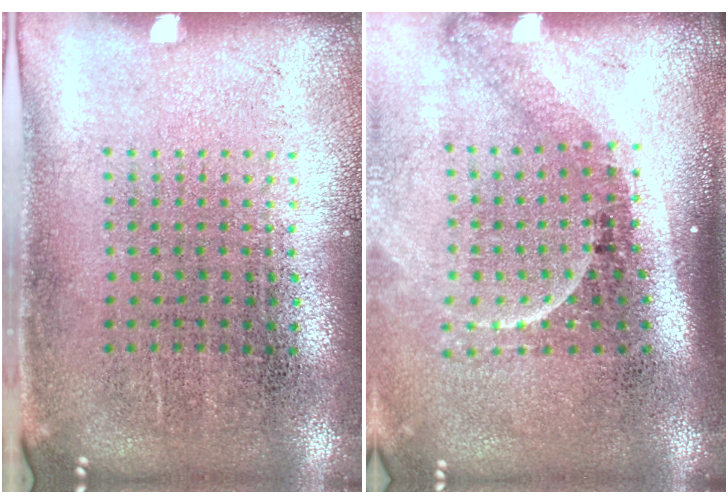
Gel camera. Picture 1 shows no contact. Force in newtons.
{"total": 2.2, "press": 1.5, "slide": 1.7}